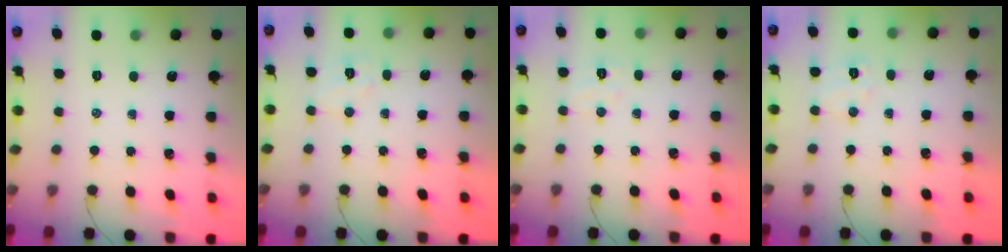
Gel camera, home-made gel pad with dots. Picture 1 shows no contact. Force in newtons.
{"total": 6.3, "press": 6.2, "slide": 1.0}
{"total": 4.6, "press": 4.5, "slide": 1.0}
{"total": 6.4, "press": 6.3, "slide": 1.2}